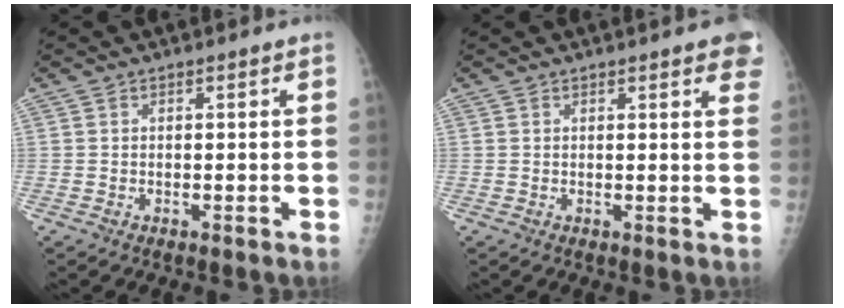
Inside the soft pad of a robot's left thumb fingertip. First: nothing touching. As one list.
[{"total": 5.5, "force": [3.5, 1.4, 4.1], "torque": [-0.031, -0.003, 0.034]}]